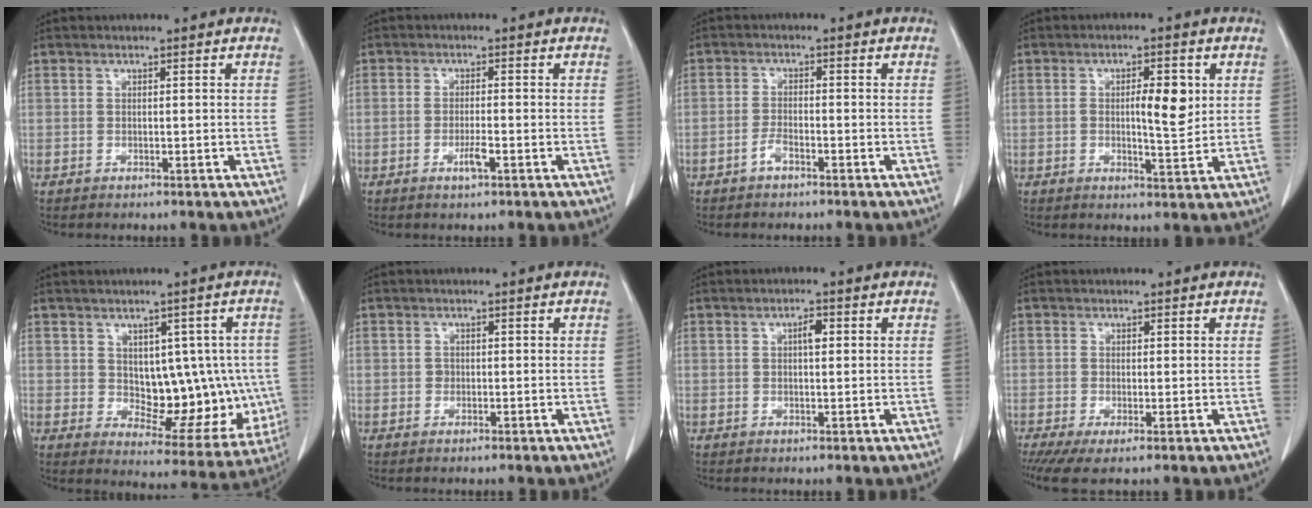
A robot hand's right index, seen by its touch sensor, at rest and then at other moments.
{"total": 2.7, "force": [-1.2, 0.5, 2.4], "torque": [-0.043, -0.001, -0.021]}
{"total": 1.9, "force": [-1.3, 0.7, 1.3], "torque": [-0.025, 0.004, -0.023]}
{"total": 5.9, "force": [0.9, 1.5, 5.6], "torque": [-0.085, -0.002, 0.013]}
{"total": 12.7, "force": [0.5, 7.2, 10.5], "torque": [-0.110, 0.013, 0.032]}
{"total": 0.7, "force": [-0.1, 0.7, 0.2], "torque": [0.000, 0.003, -0.003]}
{"total": 1.9, "force": [0.5, 0.6, 1.7], "torque": [-0.030, 0.003, 0.008]}
{"total": 3.4, "force": [-1.8, 0.6, 2.8], "torque": [-0.048, -0.013, -0.030]}